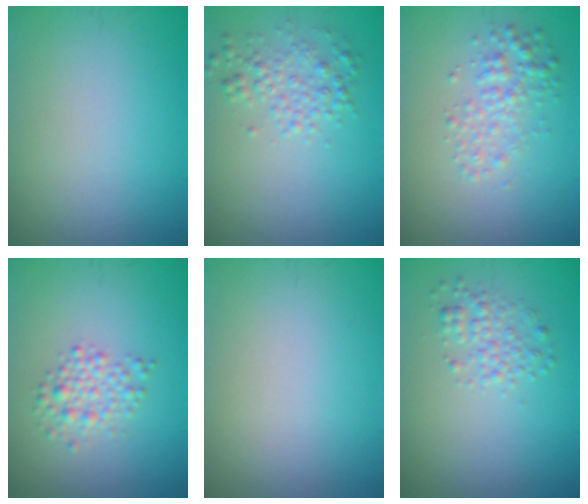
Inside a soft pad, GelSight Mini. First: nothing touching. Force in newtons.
{"total": 2.5, "press": 2.5, "slide": 0.1}
{"total": 2.6, "press": 2.6, "slide": 0.0}
{"total": 2.6, "press": 2.5, "slide": 0.0}
{"total": 0.0}
{"total": 2.0, "press": 2.0, "slide": 0.1}